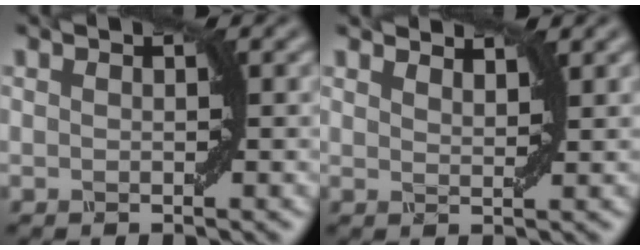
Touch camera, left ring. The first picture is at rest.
{"total": 2.2, "force": [2.2, 0.1, 0.2], "torque": [0.000, 0.005, 0.031]}